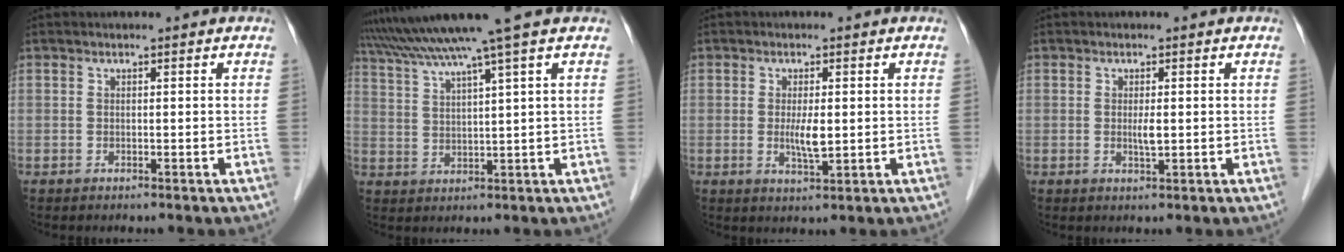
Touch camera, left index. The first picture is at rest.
{"total": 10.5, "force": [8.4, -2.6, 5.7], "torque": [-0.102, 0.012, 0.136]}
{"total": 3.6, "force": [0.0, 0.8, 3.5], "torque": [-0.067, -0.006, 0.001]}
{"total": 1.7, "force": [0.0, 0.3, 1.7], "torque": [-0.034, -0.002, 0.001]}